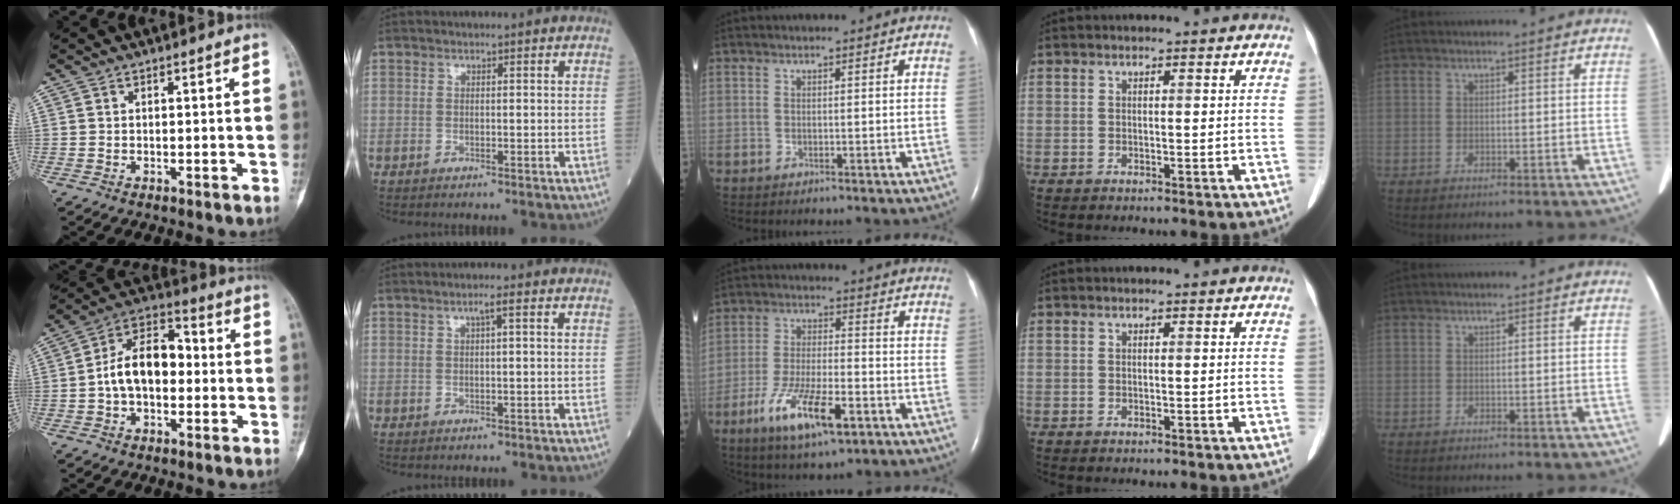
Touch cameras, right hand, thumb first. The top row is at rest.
{"thumb": {"total": 12.5, "force": [-1.0, 8.0, 9.5], "torque": [-0.142, 0.042, -0.029]}, "index": {"total": 2.2, "force": [0.8, 0.5, 2.0], "torque": [-0.044, 0.009, 0.017]}, "middle": {"total": 11.3, "force": [-5.7, 2.4, 9.5], "torque": [-0.185, -0.017, -0.098]}}